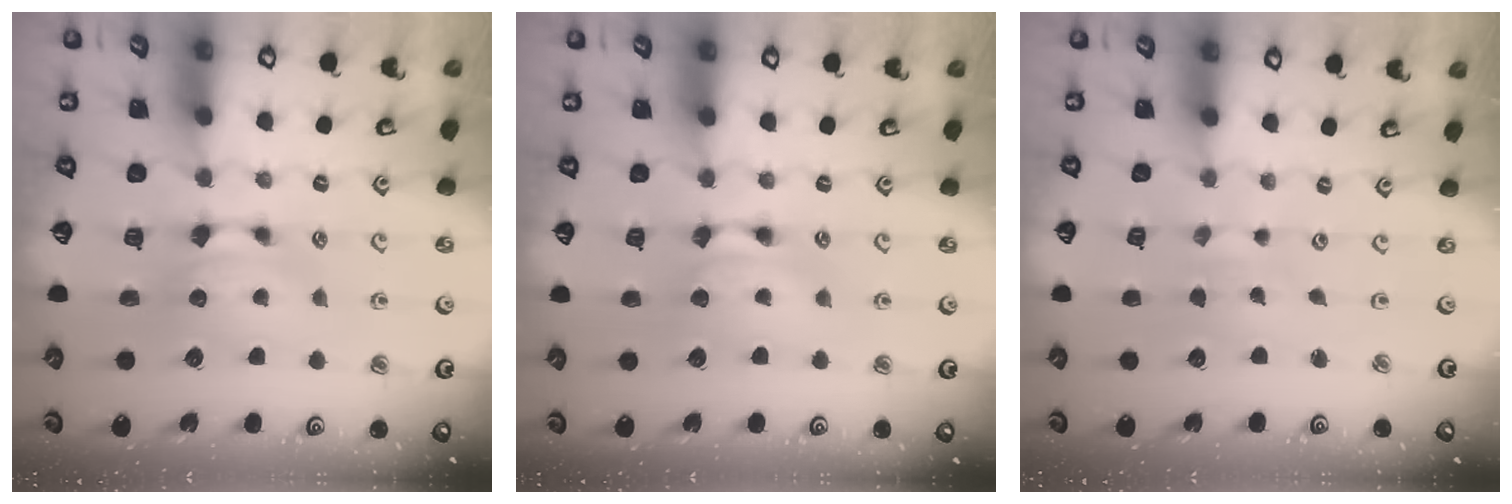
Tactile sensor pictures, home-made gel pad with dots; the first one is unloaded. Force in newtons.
{"total": 1.7, "press": 1.7, "slide": 0.2}
{"total": 5.0, "press": 5.0, "slide": 0.2}